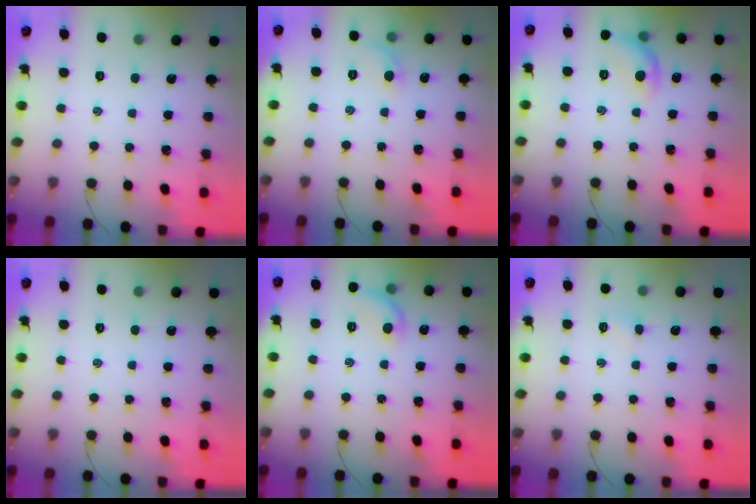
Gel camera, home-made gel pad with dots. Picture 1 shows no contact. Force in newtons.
{"total": 4.6, "press": 4.3, "slide": 1.6}
{"total": 9.1, "press": 9.1, "slide": 0.8}
{"total": 0.0}
{"total": 8.1, "press": 8.0, "slide": 1.4}
{"total": 1.6, "press": 1.5, "slide": 0.5}